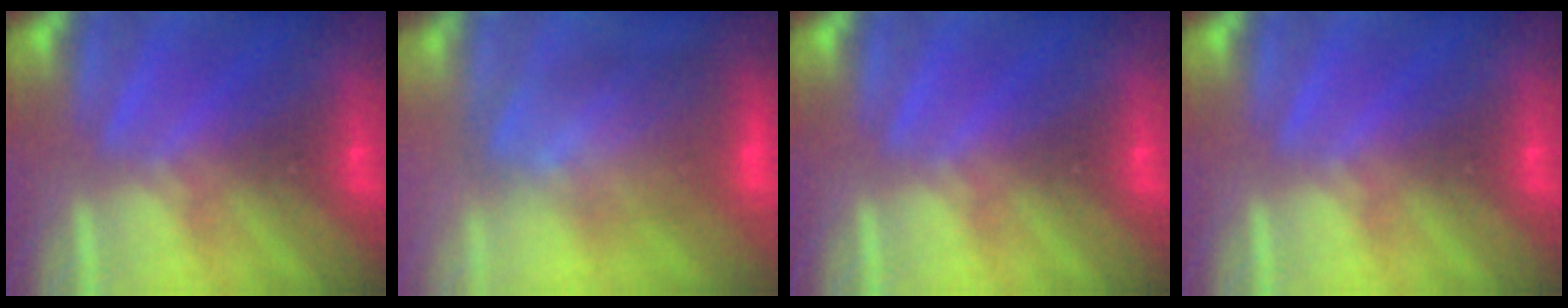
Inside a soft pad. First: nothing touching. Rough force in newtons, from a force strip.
{"total": 8.9}
{"total": 0.0}
{"total": 0.0}